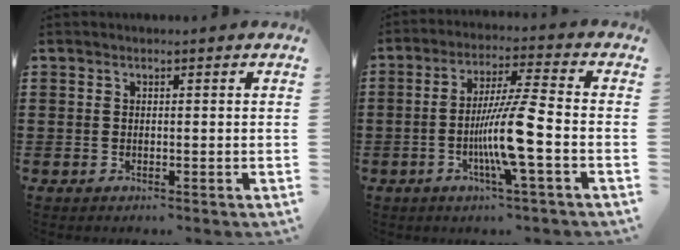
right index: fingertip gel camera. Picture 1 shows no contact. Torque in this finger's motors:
{"motor_torque": [2.13, 0.00, 1.05, 0.14]}